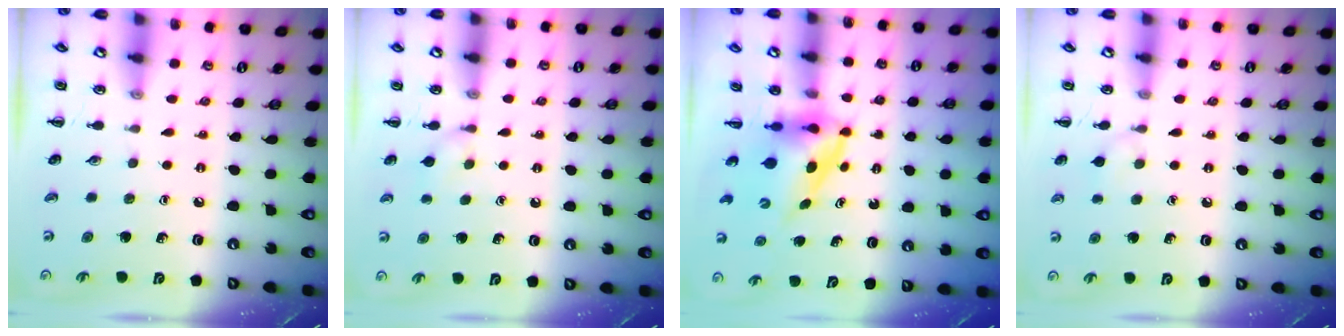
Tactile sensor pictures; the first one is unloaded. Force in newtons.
{"total": 6.3, "press": 5.9, "slide": 2.2}
{"total": 3.9, "press": 3.8, "slide": 0.8}
{"total": 6.2, "press": 5.9, "slide": 1.8}